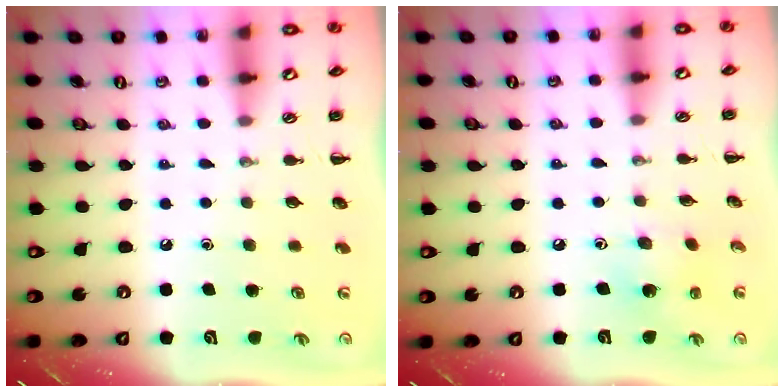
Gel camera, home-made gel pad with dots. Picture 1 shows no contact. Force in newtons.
{"total": 3.5, "press": 3.5, "slide": 0.6}